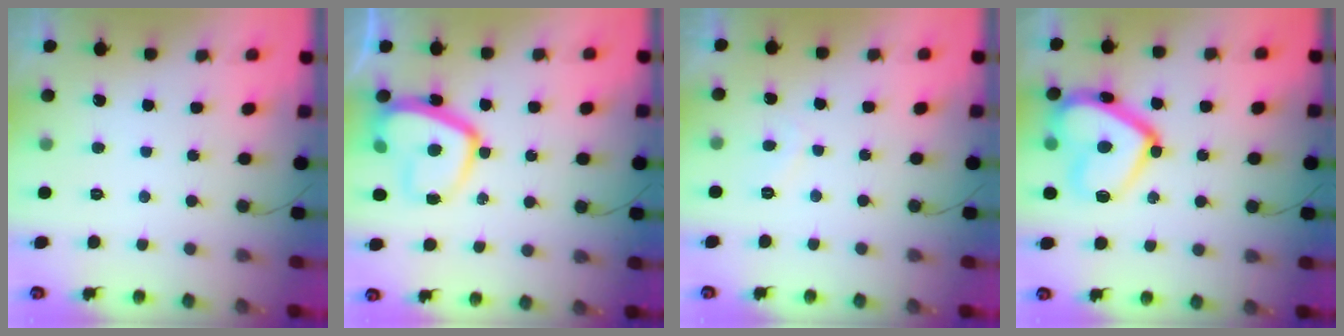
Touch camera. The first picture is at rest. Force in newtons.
{"total": 14.4, "press": 14.3, "slide": 1.4}
{"total": 1.4, "press": 1.3, "slide": 0.5}
{"total": 19.2, "press": 19.1, "slide": 1.5}